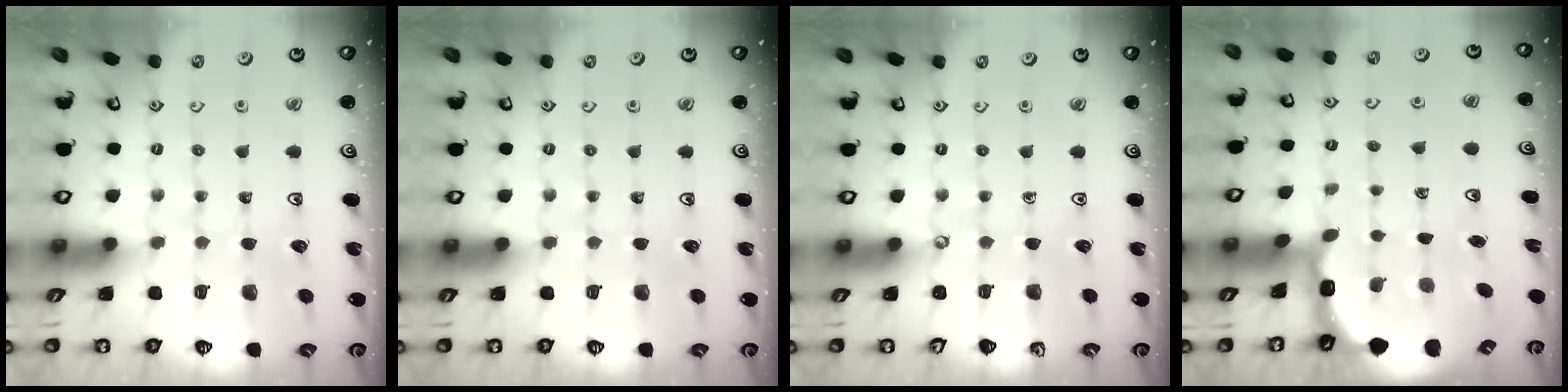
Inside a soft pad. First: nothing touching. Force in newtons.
{"total": 0.0}
{"total": 0.0}
{"total": 3.8, "press": 3.6, "slide": 1.1}